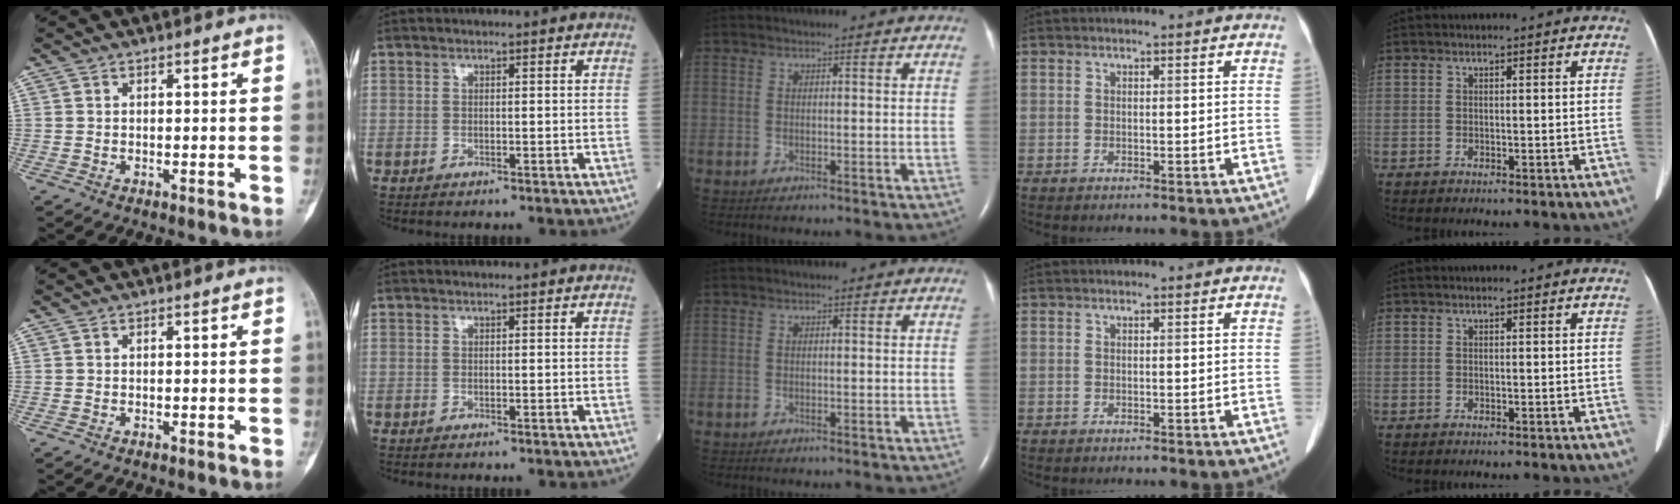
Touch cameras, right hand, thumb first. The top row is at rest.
{}